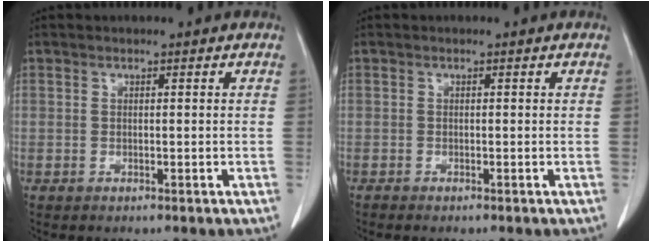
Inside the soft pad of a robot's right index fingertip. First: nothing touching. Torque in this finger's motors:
{"motor_torque": [-0.06, 0.00, -0.08, 0.02]}